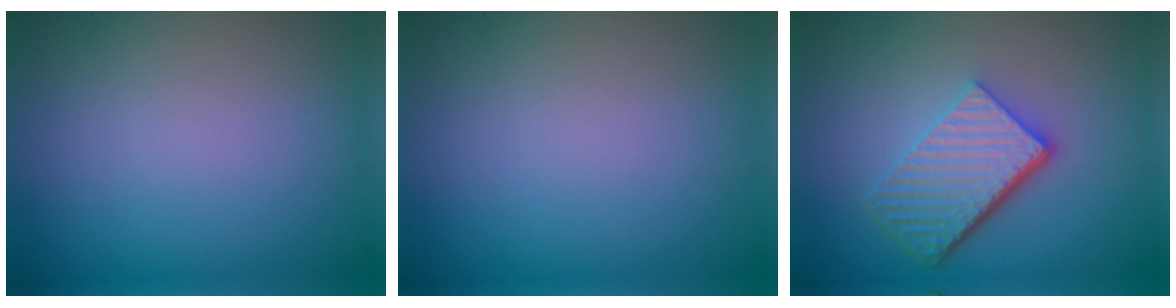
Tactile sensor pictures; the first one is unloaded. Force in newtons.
{"total": 0.0}
{"total": 6.0, "press": 4.1, "slide": 4.4}